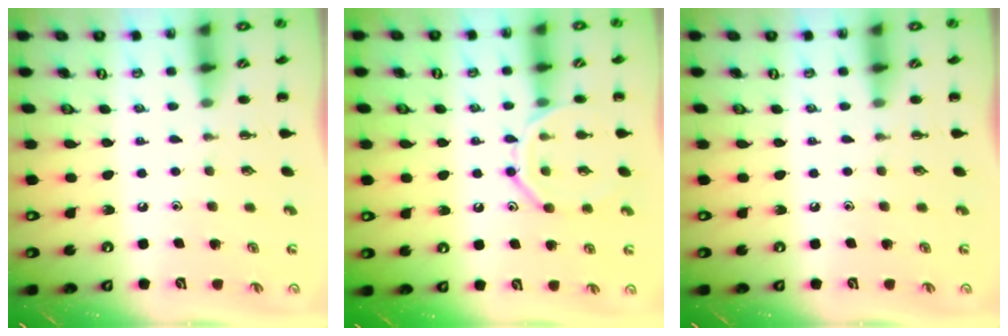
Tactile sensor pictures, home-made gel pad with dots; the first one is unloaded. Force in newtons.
{"total": 12.0, "press": 12.0, "slide": 0.7}
{"total": 0.0}